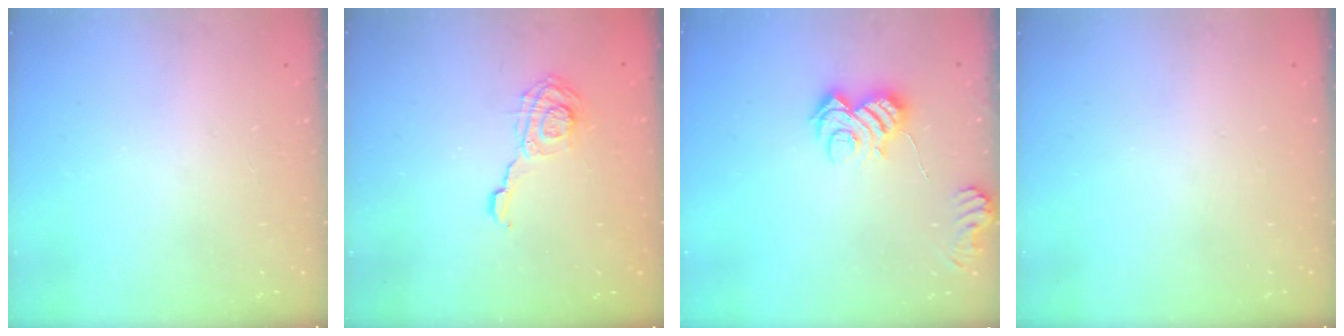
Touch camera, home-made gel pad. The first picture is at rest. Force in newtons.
{"total": 8.4, "press": 8.4, "slide": 0.1}
{"total": 8.5, "press": 8.4, "slide": 0.9}
{"total": 0.0}